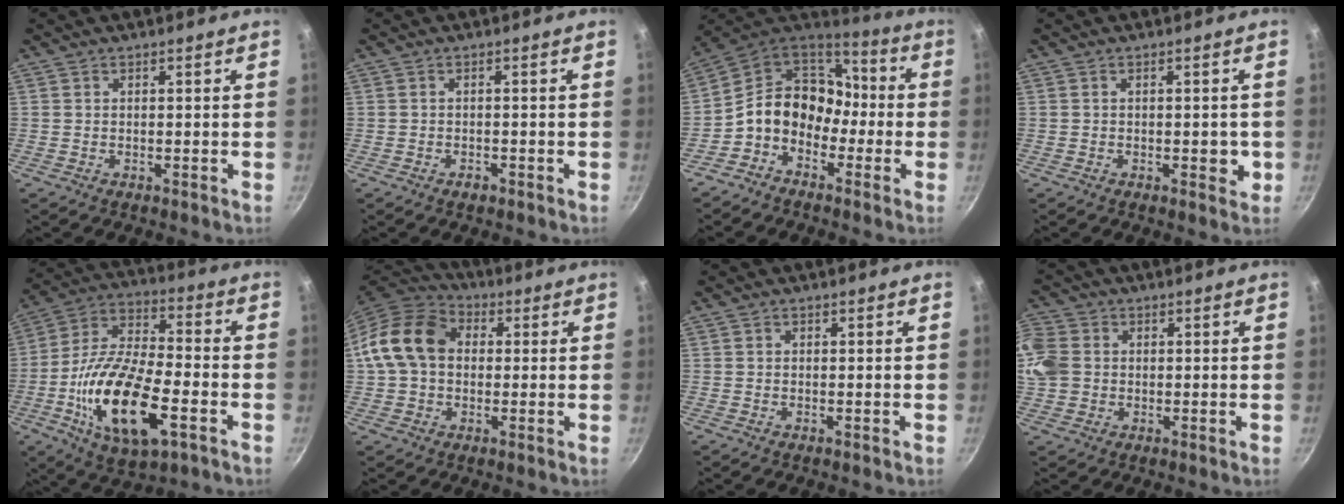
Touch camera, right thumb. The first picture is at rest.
{"total": 1.3, "force": [-0.9, 0.7, 0.7], "torque": [-0.013, 0.008, -0.013]}
{"total": 14.2, "force": [-3.3, 11.3, 8.0], "torque": [-0.098, 0.059, -0.084]}
{"total": 3.1, "force": [-0.6, 1.7, 2.6], "torque": [-0.018, 0.002, -0.010]}
{"total": 21.5, "force": [-6.8, 9.2, 18.3], "torque": [-0.342, 0.022, -0.131]}
{"total": 14.1, "force": [1.4, 10.9, 8.9], "torque": [-0.136, 0.028, 0.009]}
{"total": 0.6, "force": [0.0, 0.5, 0.2], "torque": [-0.002, 0.003, 0.000]}
{"total": 10.4, "force": [0.7, 9.0, 5.2], "torque": [-0.121, 0.008, 0.005]}